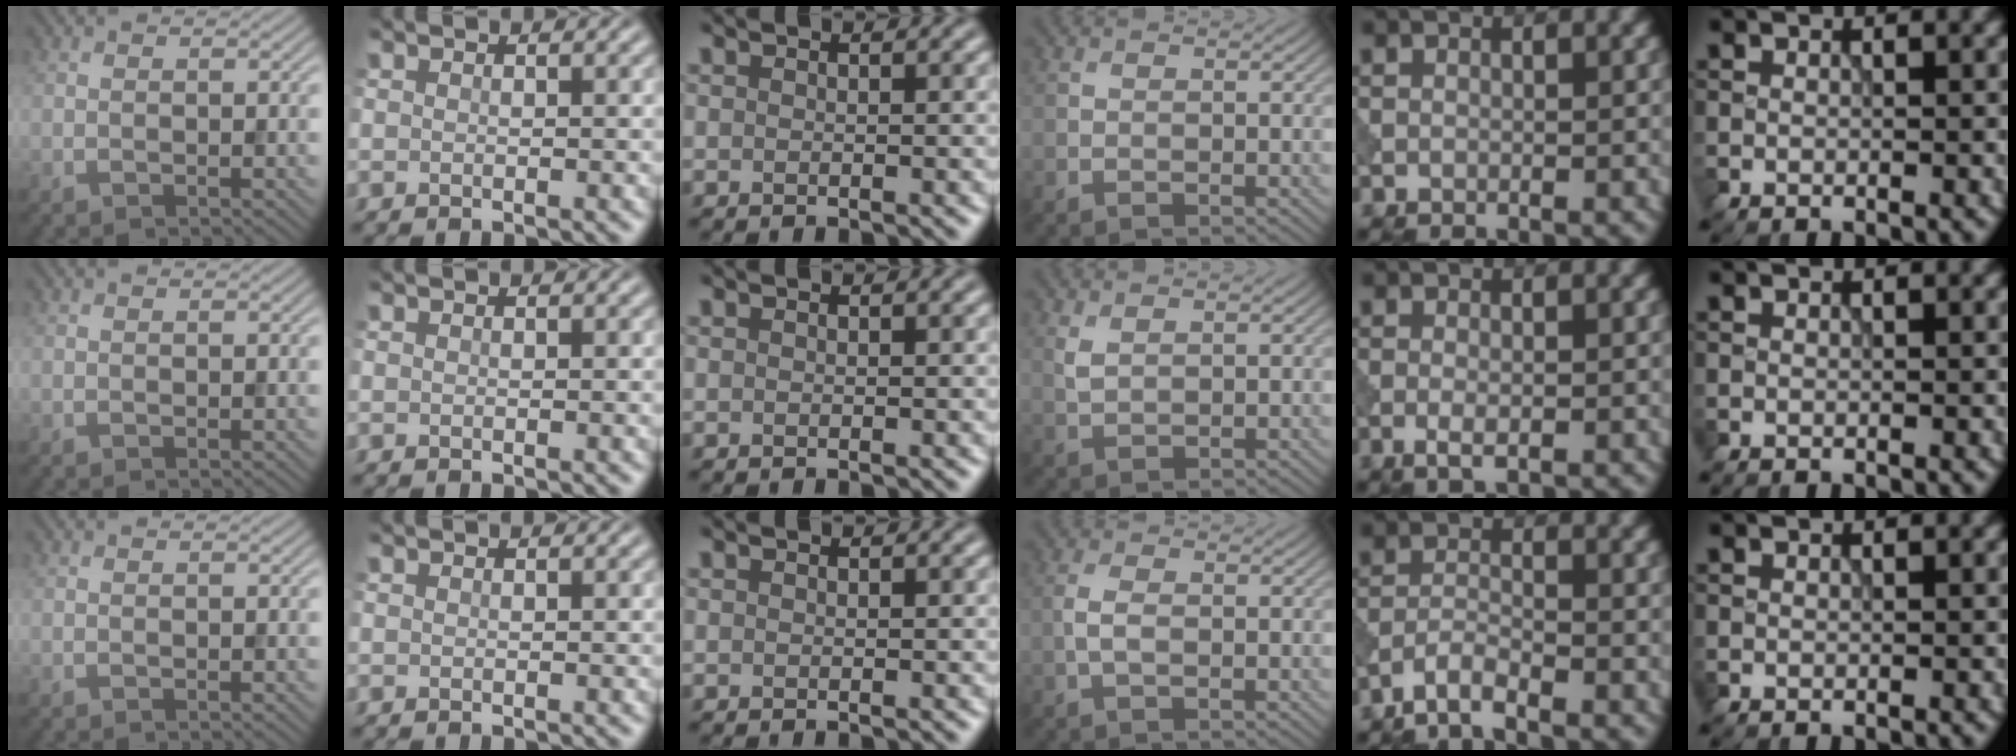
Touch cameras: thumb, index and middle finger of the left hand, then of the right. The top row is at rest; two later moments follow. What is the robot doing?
{"motion": "dispense", "object": "pipette"}